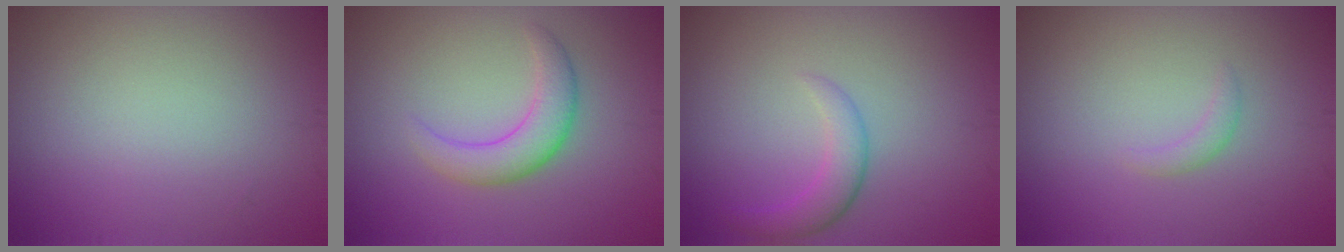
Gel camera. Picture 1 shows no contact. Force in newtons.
{"total": 3.3, "press": 3.3, "slide": 0.1}
{"total": 2.4, "press": 2.4, "slide": 0.1}
{"total": 0.9, "press": 0.9, "slide": 0.1}